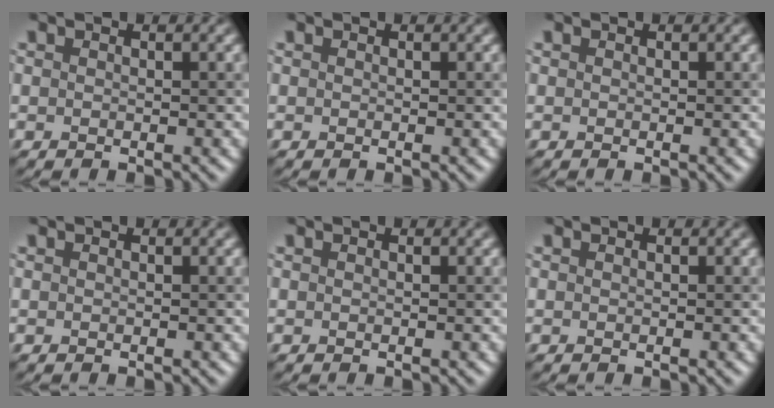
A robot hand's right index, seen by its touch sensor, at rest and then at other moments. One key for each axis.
{"total": 0.0}
{"total": 0.0}
{"total": 0.0}
{"total": 0.0}
{"total": 0.0}